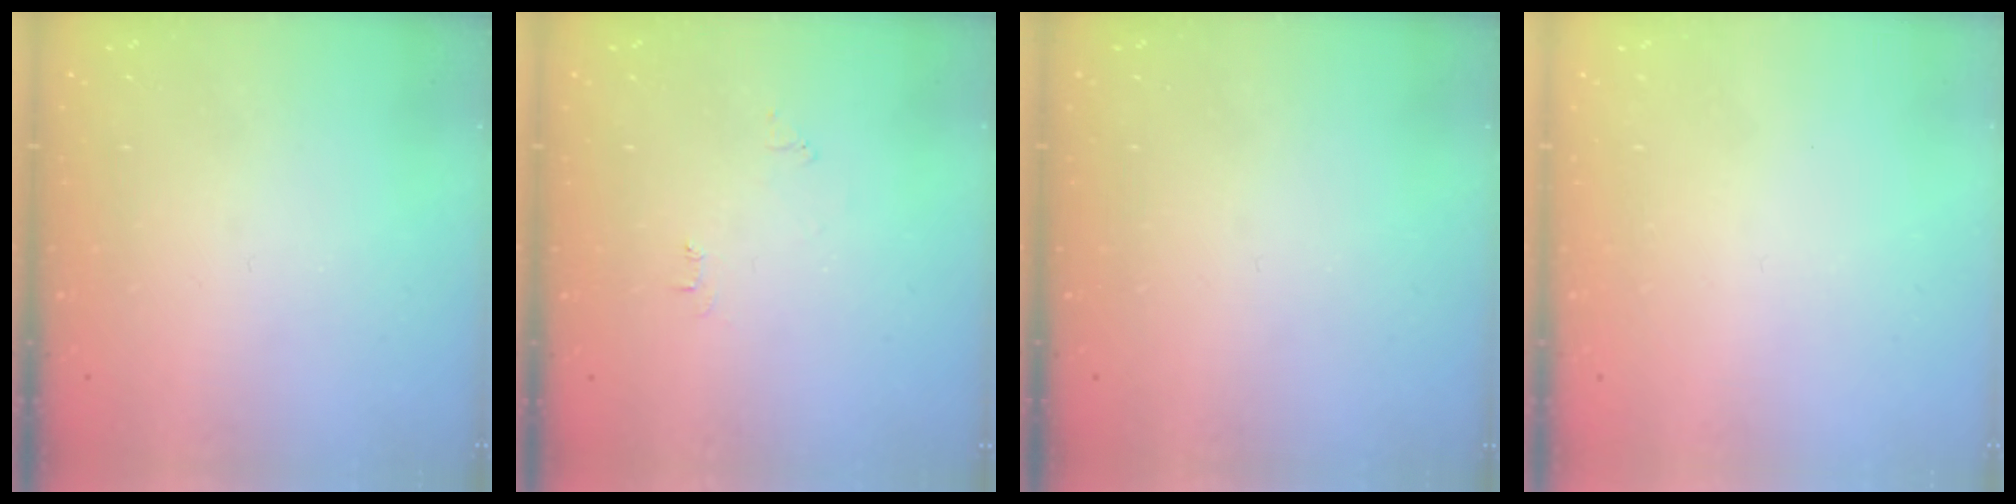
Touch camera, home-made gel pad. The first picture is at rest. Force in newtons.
{"total": 3.9, "press": 3.8, "slide": 0.5}
{"total": 0.0}
{"total": 1.7, "press": 1.7, "slide": 0.1}